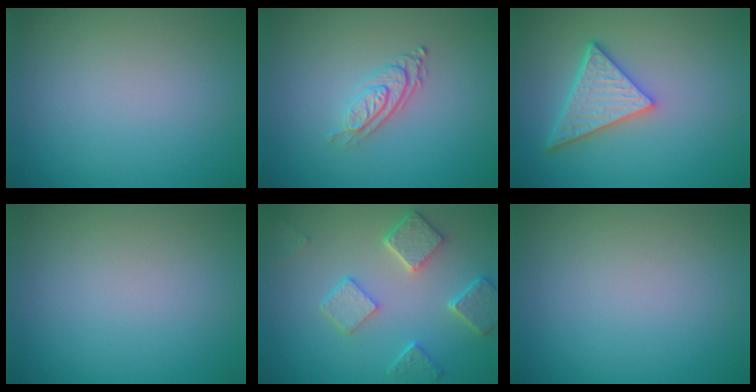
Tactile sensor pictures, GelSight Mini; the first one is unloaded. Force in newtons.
{"total": 2.7, "press": 2.0, "slide": 1.9}
{"total": 4.8, "press": 4.2, "slide": 2.4}
{"total": 0.0}
{"total": 5.0, "press": 4.0, "slide": 3.1}
{"total": 0.0}